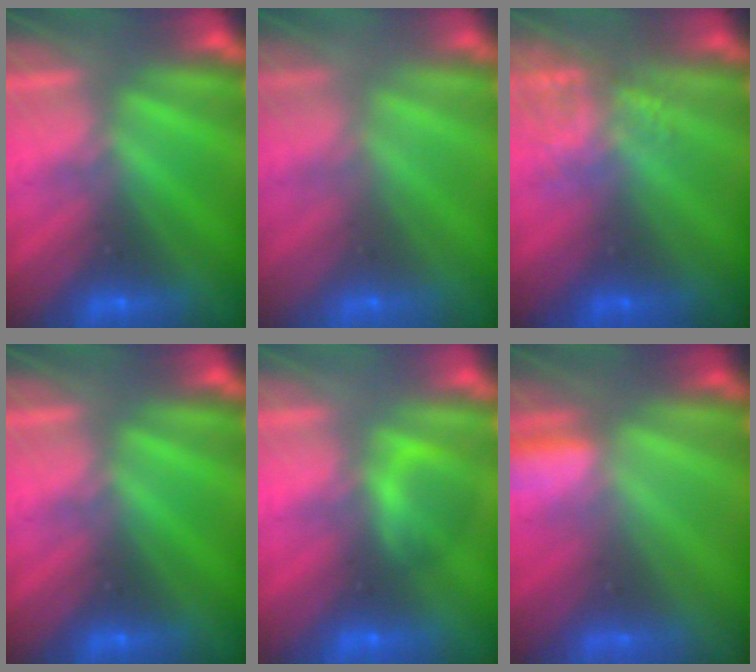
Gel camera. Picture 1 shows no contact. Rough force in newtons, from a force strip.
{"total": 9.1}
{"total": 3.7}
{"total": 0.0}
{"total": 2.2}
{"total": 2.9}